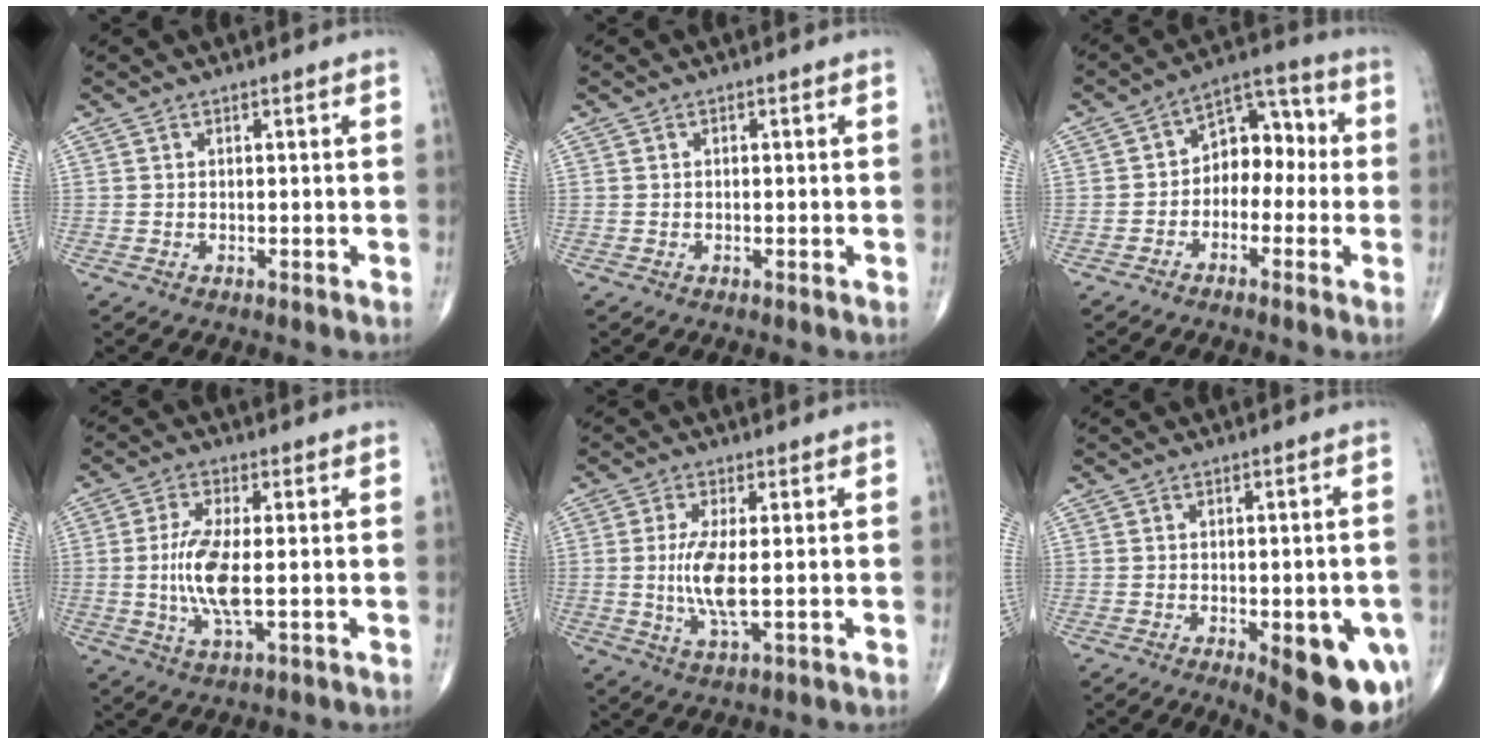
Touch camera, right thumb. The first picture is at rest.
{"total": 0.0}
{"total": 9.2, "force": [-1.1, 6.4, 6.5], "torque": [-0.057, 0.047, -0.035]}
{"total": 9.0, "force": [-0.6, 2.8, 8.5], "torque": [-0.190, -0.007, -0.011]}
{"total": 7.3, "force": [-0.2, 1.9, 7.0], "torque": [-0.157, -0.014, -0.003]}
{"total": 15.0, "force": [-5.7, 5.6, 12.7], "torque": [-0.112, 0.005, -0.057]}